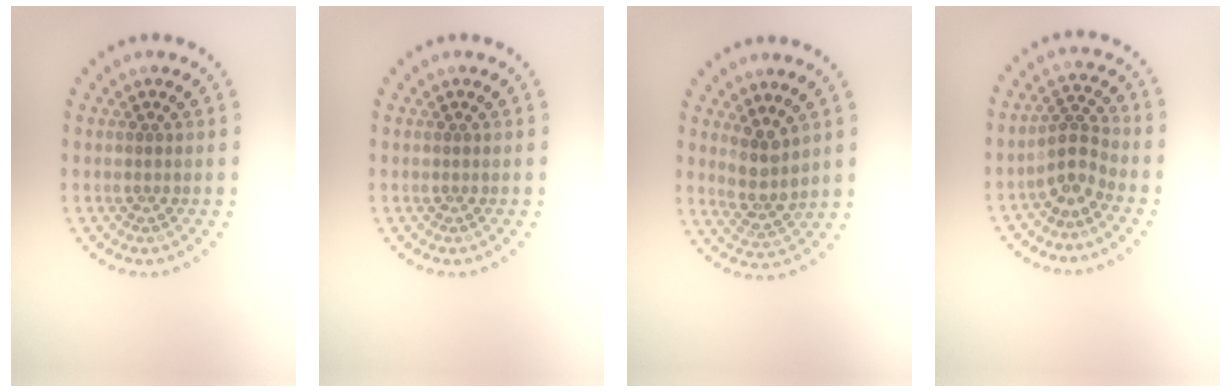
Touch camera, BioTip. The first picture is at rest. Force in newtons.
{"total": 0.0}
{"total": 3.1, "press": 2.4, "slide": 1.9}
{"total": 2.4, "press": 1.7, "slide": 1.8}